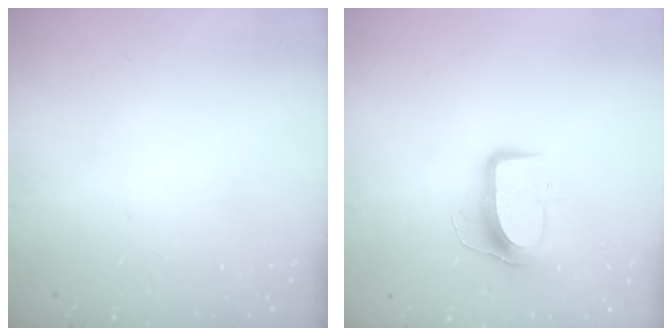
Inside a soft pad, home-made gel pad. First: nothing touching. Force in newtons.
{"total": 9.5, "press": 9.5, "slide": 0.5}